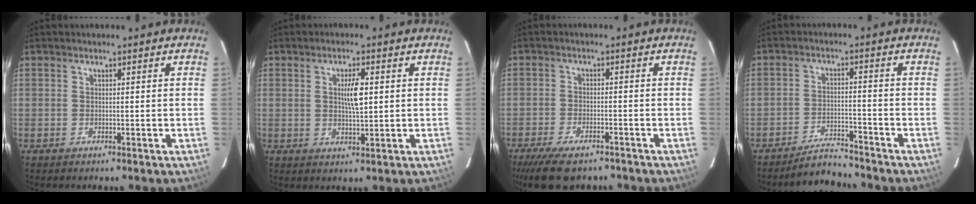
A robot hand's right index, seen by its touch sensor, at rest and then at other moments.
{"total": 4.3, "force": [0.8, 0.7, 4.2], "torque": [-0.074, 0.001, 0.013]}
{"total": 9.7, "force": [-7.7, 3.1, 4.9], "torque": [-0.082, -0.012, -0.123]}
{"total": 4.9, "force": [-4.8, 0.6, 0.5], "torque": [-0.012, -0.006, -0.081]}